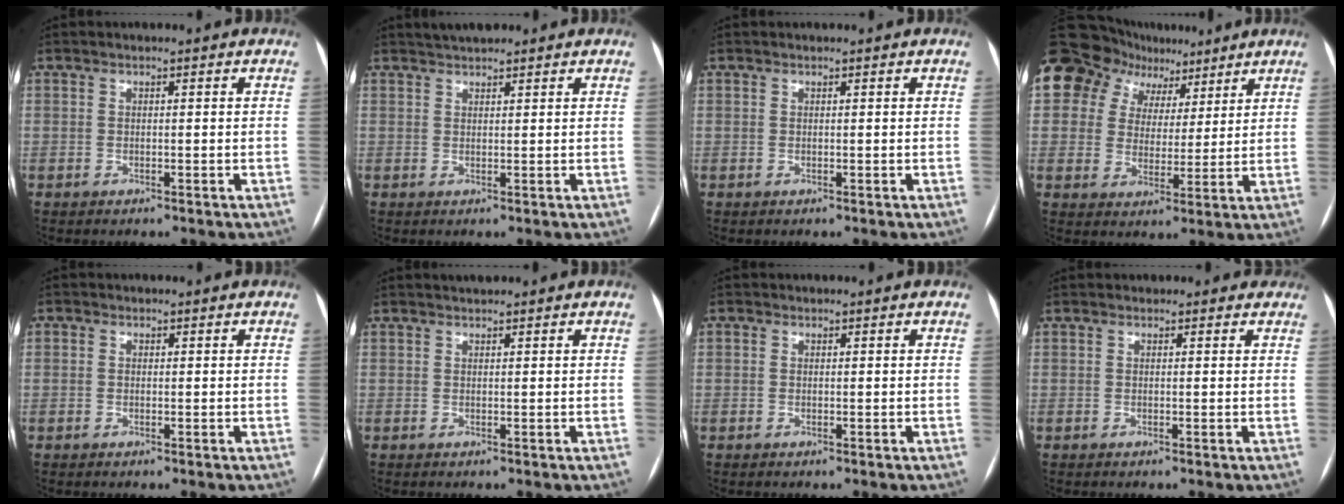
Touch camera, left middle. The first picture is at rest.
{"total": 2.3, "force": [2.2, 0.6, 0.5], "torque": [-0.009, 0.018, 0.039]}
{"total": 0.0}
{"total": 16.3, "force": [10.0, 11.6, 5.8], "torque": [-0.129, 0.066, 0.167]}
{"total": 1.0, "force": [0.1, 0.9, 0.5], "torque": [-0.011, 0.003, 0.000]}
{"total": 0.9, "force": [0.9, 0.2, 0.1], "torque": [-0.009, 0.013, 0.020]}
{"total": 0.7, "force": [0.1, 0.6, 0.3], "torque": [-0.005, 0.001, -0.001]}
{"total": 2.6, "force": [2.1, 1.5, 0.2], "torque": [0.004, 0.006, 0.013]}